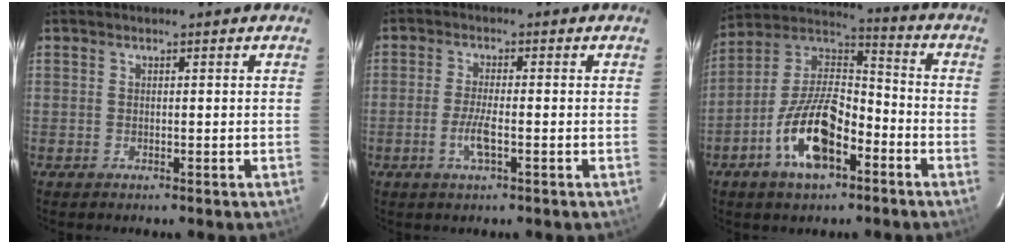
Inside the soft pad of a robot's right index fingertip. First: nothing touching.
{"total": 4.4, "force": [-1.6, 0.7, 4.0], "torque": [-0.082, -0.005, -0.032]}
{"total": 16.0, "force": [-7.4, 7.5, 12.0], "torque": [-0.235, 0.012, -0.135]}